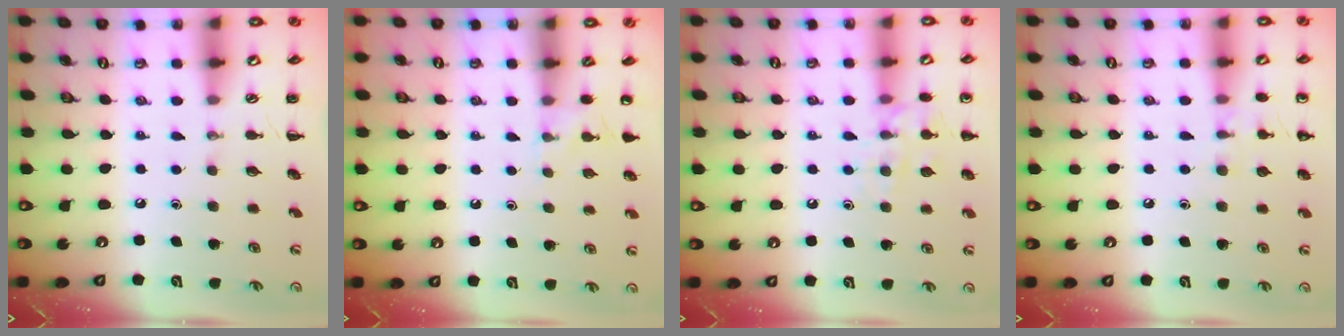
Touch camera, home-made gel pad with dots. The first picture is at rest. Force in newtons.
{"total": 3.7, "press": 3.6, "slide": 1.1}
{"total": 10.0, "press": 9.9, "slide": 1.0}
{"total": 5.7, "press": 5.4, "slide": 1.7}